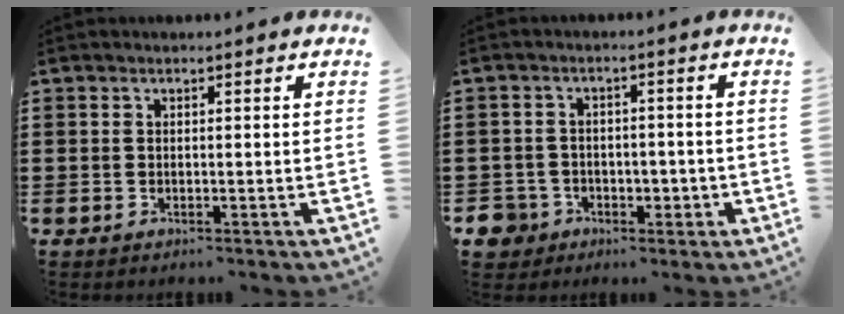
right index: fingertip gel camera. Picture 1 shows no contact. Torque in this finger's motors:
{"motor_torque": [0.11, 0.25, 0.08, 0.00]}